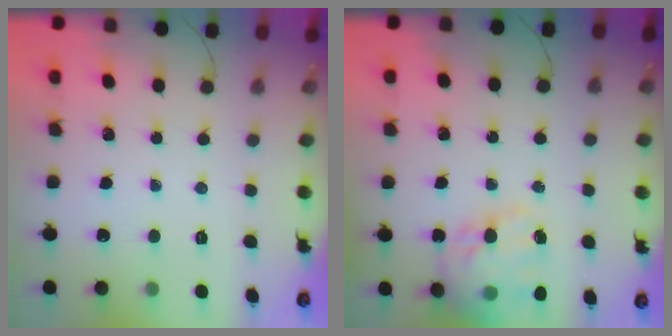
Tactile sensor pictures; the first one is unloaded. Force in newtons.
{"total": 17.8, "press": 17.3, "slide": 4.4}